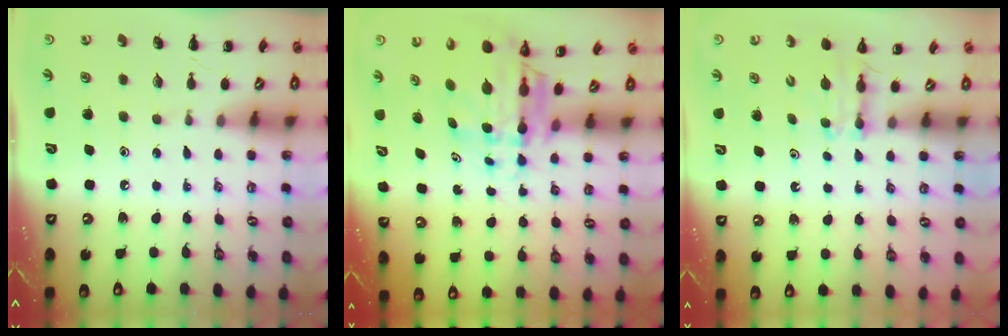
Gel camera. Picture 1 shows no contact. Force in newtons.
{"total": 7.0, "press": 6.6, "slide": 2.3}
{"total": 3.6, "press": 3.5, "slide": 1.1}